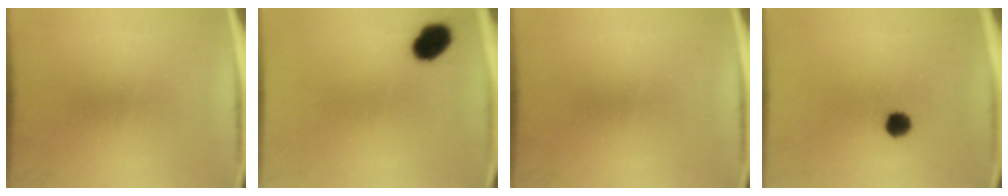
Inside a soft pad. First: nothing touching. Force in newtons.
{"total": 7.0}
{"total": 0.0}
{"total": 3.7}